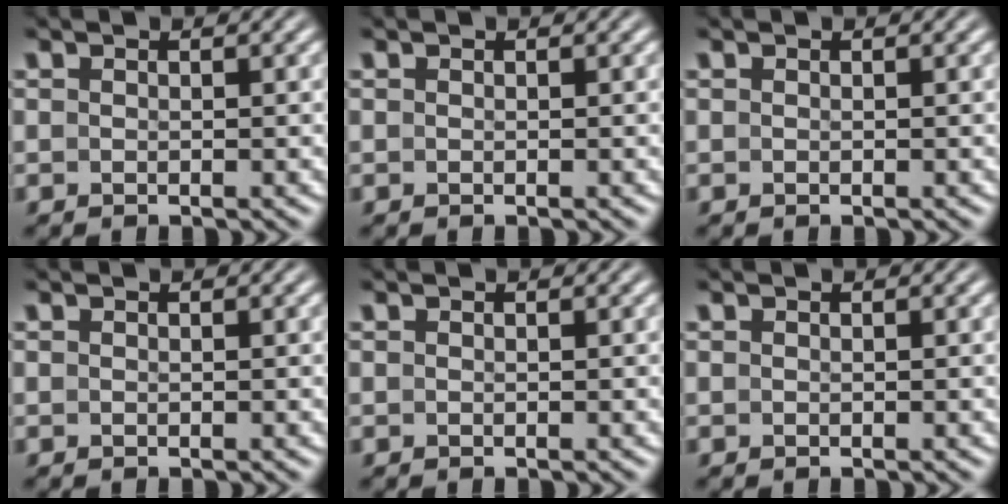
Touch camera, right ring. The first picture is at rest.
{"total": 0.0}
{"total": 0.0}
{"total": 0.0}
{"total": 0.0}
{"total": 0.0}